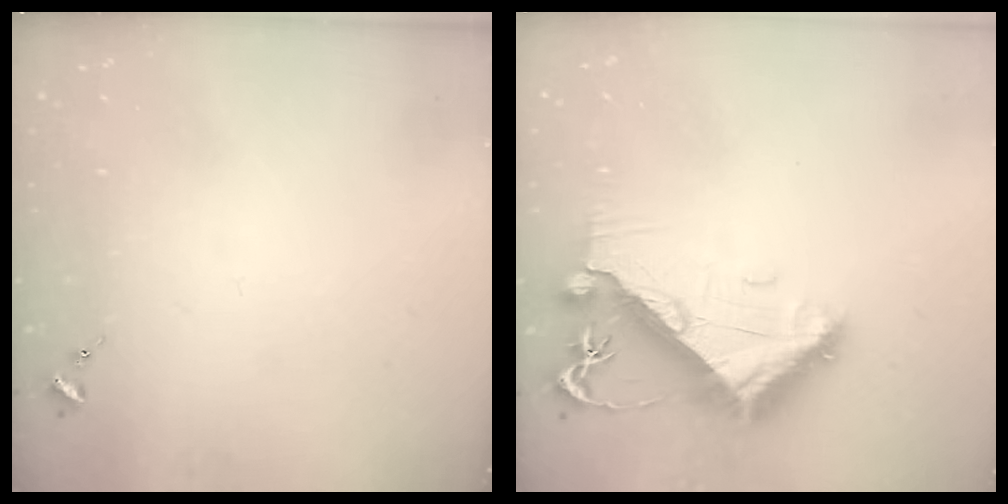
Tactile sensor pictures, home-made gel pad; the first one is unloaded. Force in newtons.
{"total": 10.5, "press": 10.4, "slide": 1.3}